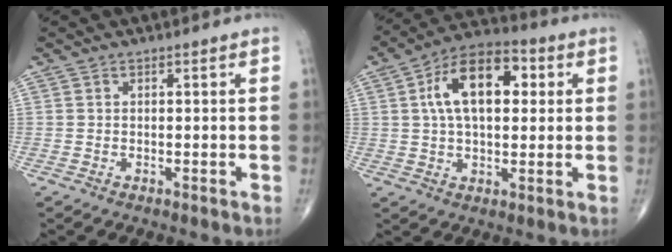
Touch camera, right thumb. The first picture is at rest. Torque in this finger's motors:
{"motor_torque": [-0.09, 1.48, 1.09, -0.07, 0.10]}